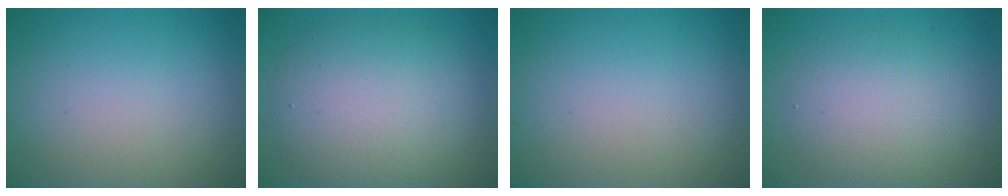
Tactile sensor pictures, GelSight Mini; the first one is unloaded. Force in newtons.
{"total": 6.8, "press": 6.8, "slide": 0.6}
{"total": 0.0}
{"total": 4.0, "press": 4.0, "slide": 0.1}